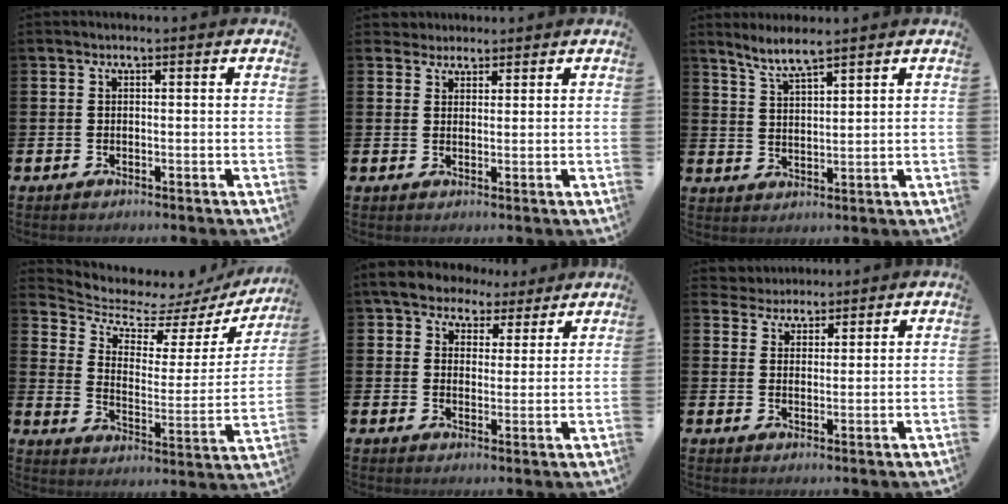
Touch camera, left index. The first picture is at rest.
{"total": 2.9, "force": [2.6, 1.3, 0.0], "torque": [-0.001, -0.005, 0.047]}
{"total": 4.4, "force": [4.0, 0.0, 1.6], "torque": [-0.048, -0.012, 0.073]}
{"total": 6.2, "force": [5.5, 2.6, 1.5], "torque": [-0.060, -0.052, 0.088]}
{"total": 5.9, "force": [5.0, 3.0, 0.9], "torque": [-0.044, -0.020, 0.089]}
{"total": 3.6, "force": [3.3, 1.2, -0.6], "torque": [-0.004, -0.014, 0.061]}